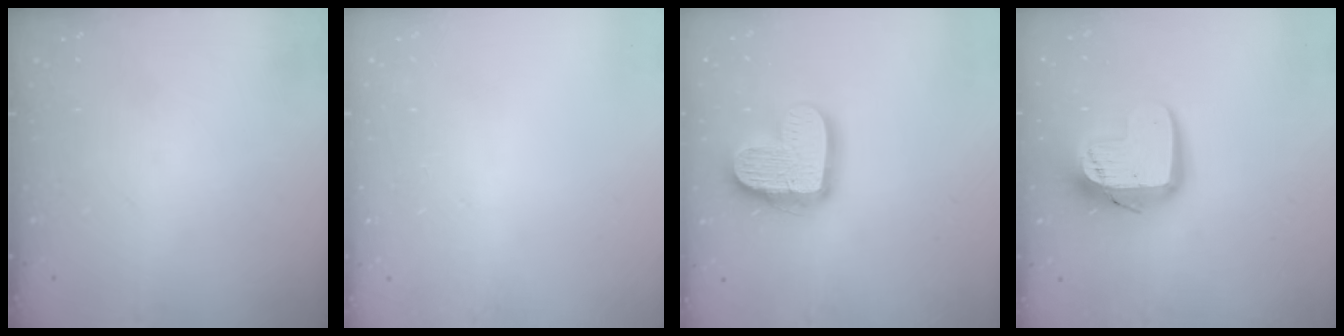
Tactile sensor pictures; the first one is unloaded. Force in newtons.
{"total": 0.0}
{"total": 17.3, "press": 17.3, "slide": 1.5}
{"total": 14.4, "press": 14.3, "slide": 1.4}